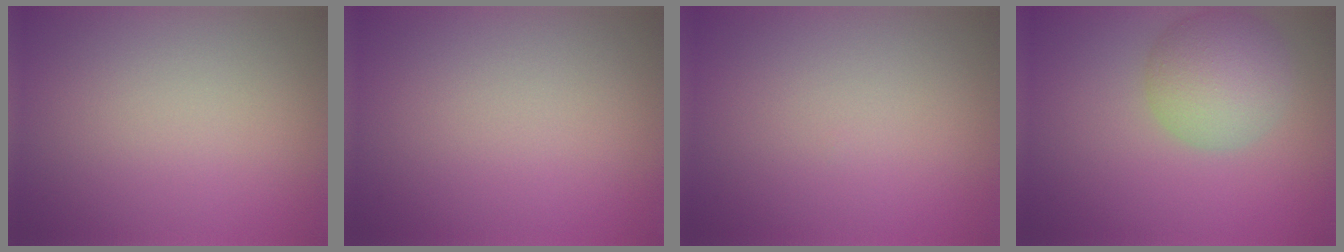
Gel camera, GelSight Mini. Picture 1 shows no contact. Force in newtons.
{"total": 0.0}
{"total": 0.0}
{"total": 5.3, "press": 5.3, "slide": 0.3}